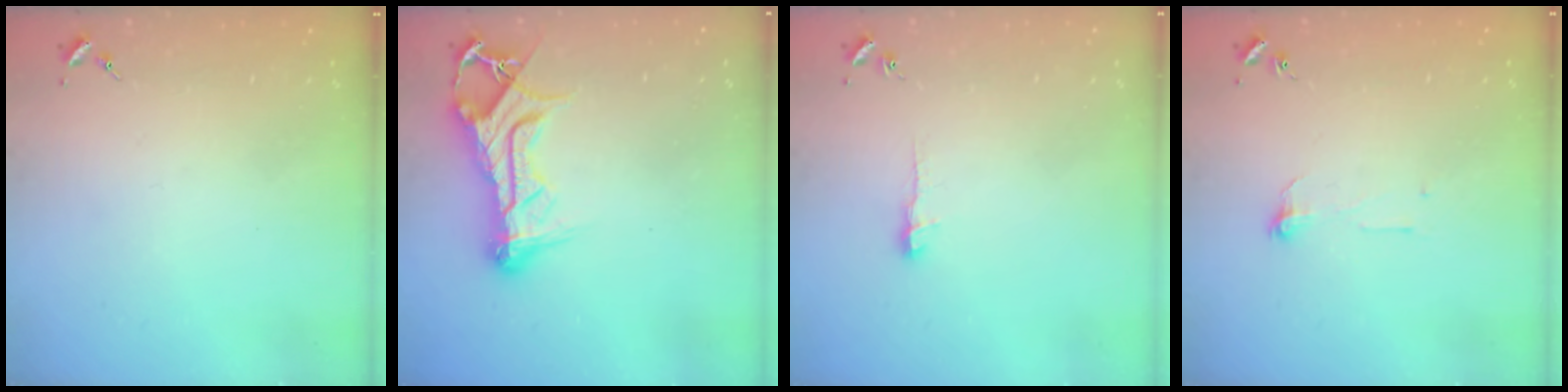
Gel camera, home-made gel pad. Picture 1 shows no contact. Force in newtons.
{"total": 18.2, "press": 18.2, "slide": 1.8}
{"total": 5.1, "press": 5.0, "slide": 0.5}
{"total": 5.1, "press": 5.0, "slide": 0.5}